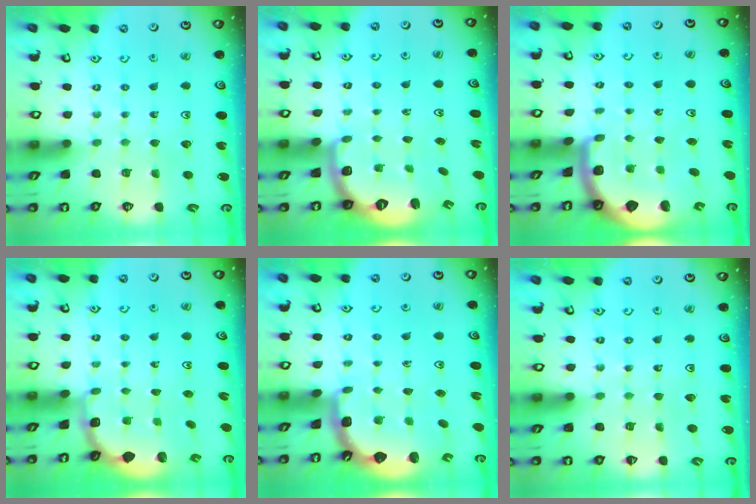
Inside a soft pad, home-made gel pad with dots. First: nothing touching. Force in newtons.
{"total": 2.7, "press": 1.6, "slide": 2.1}
{"total": 3.1, "press": 3.0, "slide": 0.6}
{"total": 1.9, "press": 1.7, "slide": 0.7}
{"total": 2.4, "press": 1.5, "slide": 1.9}
{"total": 2.8, "press": 2.8, "slide": 0.3}